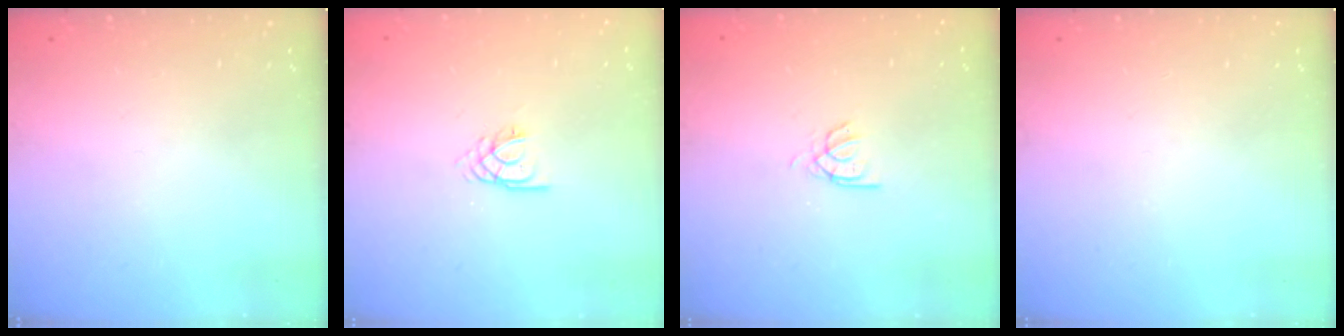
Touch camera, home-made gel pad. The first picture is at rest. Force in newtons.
{"total": 2.8, "press": 2.7, "slide": 0.3}
{"total": 2.5, "press": 2.4, "slide": 0.3}
{"total": 0.0}